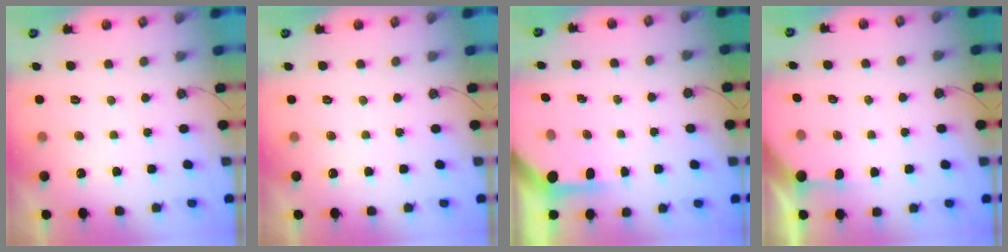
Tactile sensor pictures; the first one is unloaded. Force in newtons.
{"total": 0.0}
{"total": 3.9, "press": 3.9, "slide": 0.3}
{"total": 2.4, "press": 2.4, "slide": 0.3}